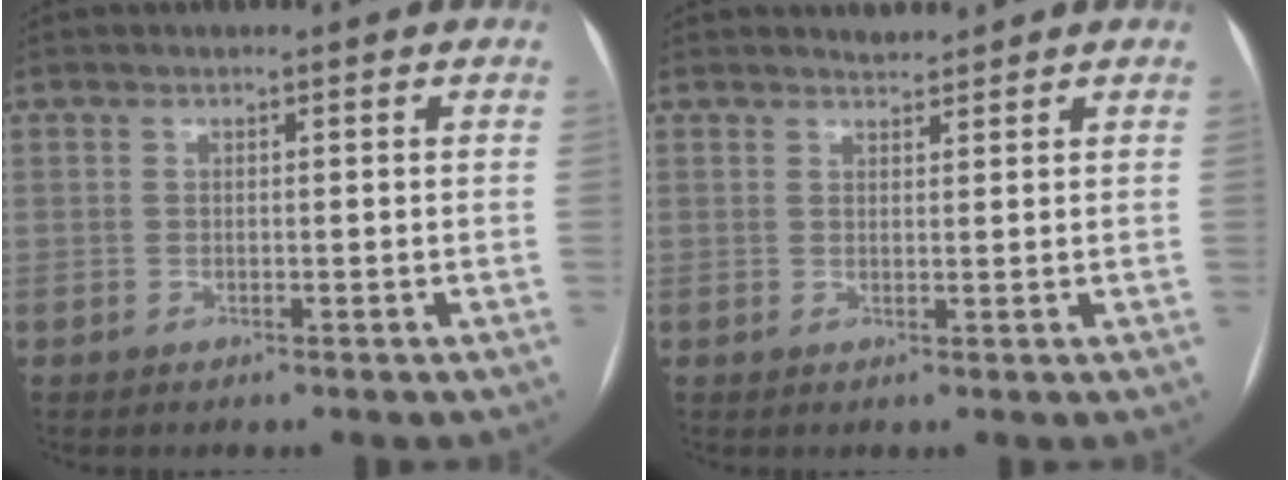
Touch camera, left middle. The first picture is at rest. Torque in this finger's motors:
{"motor_torque": [0.00, 0.03, -0.02, -0.01]}